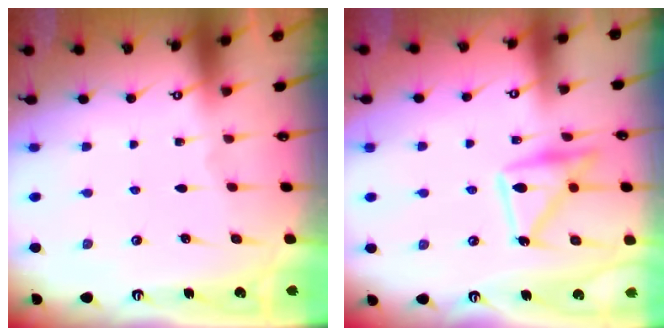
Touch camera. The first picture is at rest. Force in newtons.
{"total": 15.5, "press": 15.5, "slide": 0.9}